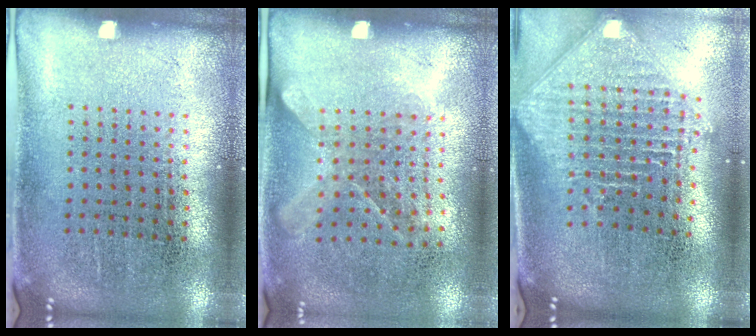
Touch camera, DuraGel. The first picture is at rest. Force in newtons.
{"total": 1.3, "press": 1.0, "slide": 0.8}
{"total": 2.5, "press": 1.9, "slide": 1.6}